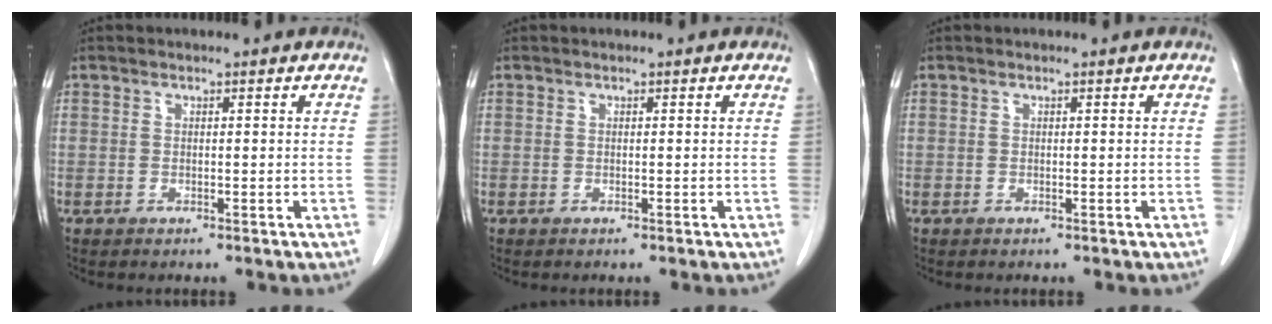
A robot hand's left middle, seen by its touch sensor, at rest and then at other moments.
{"total": 0.0}
{"total": 0.0}